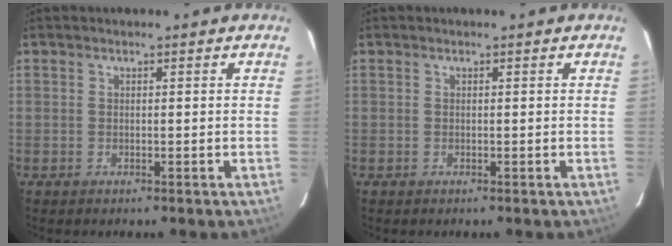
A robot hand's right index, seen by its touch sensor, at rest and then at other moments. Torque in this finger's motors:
{"motor_torque": [0.00, 0.00, 0.01, 0.00]}